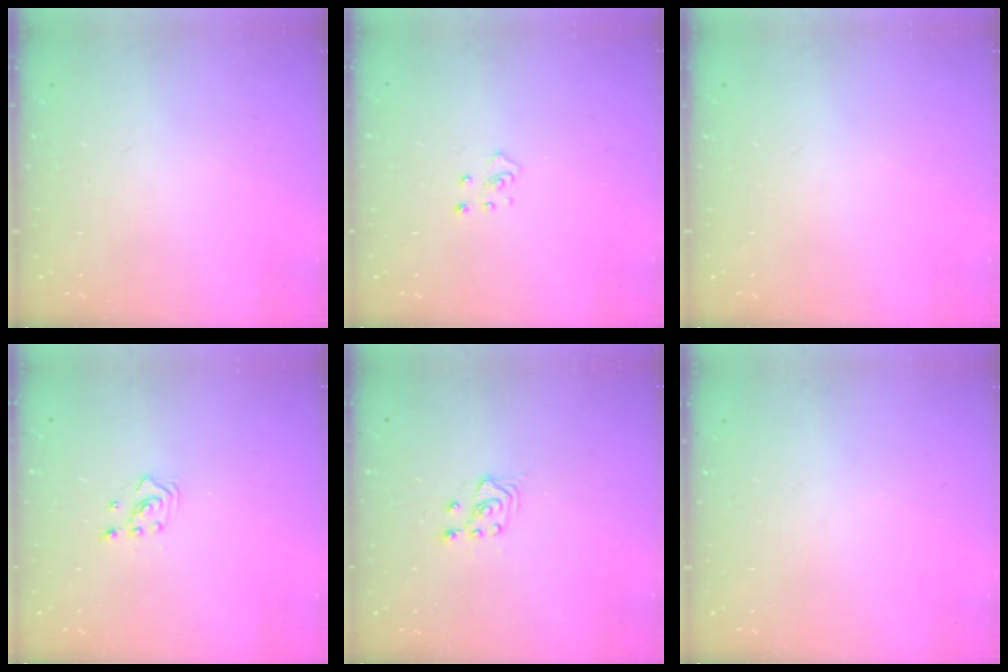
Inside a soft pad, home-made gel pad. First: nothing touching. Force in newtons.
{"total": 2.8, "press": 2.8, "slide": 0.3}
{"total": 0.0}
{"total": 2.5, "press": 2.5, "slide": 0.3}
{"total": 3.2, "press": 2.9, "slide": 1.4}
{"total": 0.0}